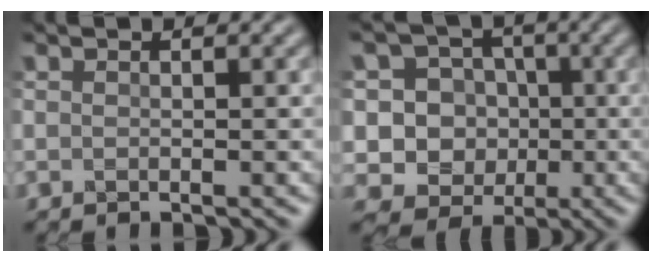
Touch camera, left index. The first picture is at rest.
{"total": 12.3, "force": [-0.5, 12.0, 3.0], "torque": [-0.094, 0.027, -0.026]}